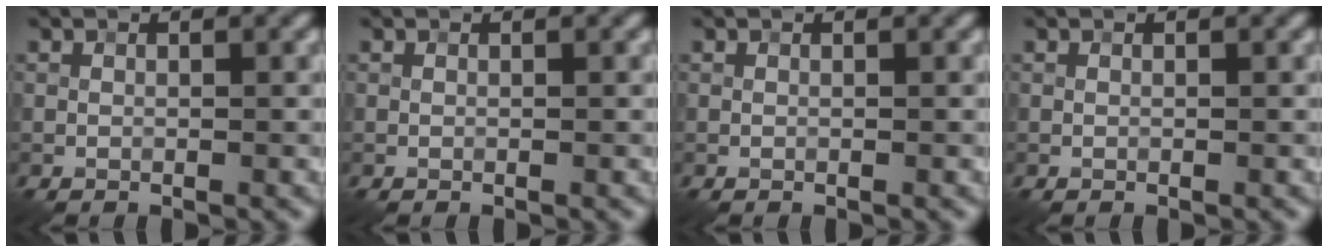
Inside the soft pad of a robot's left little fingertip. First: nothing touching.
{"total": 0.0}
{"total": 0.0}
{"total": 0.0}